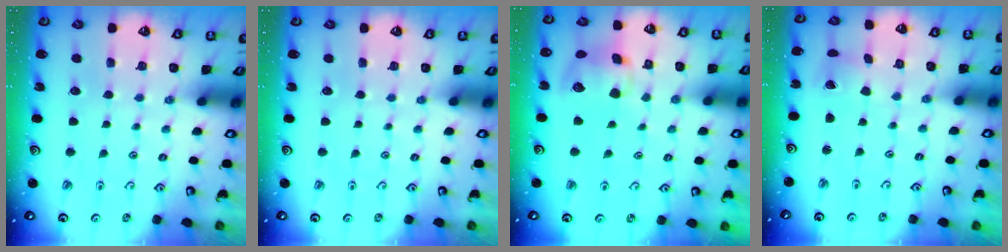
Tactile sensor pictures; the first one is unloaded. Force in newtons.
{"total": 0.0}
{"total": 11.4, "press": 11.2, "slide": 2.1}
{"total": 2.9, "press": 2.8, "slide": 0.4}